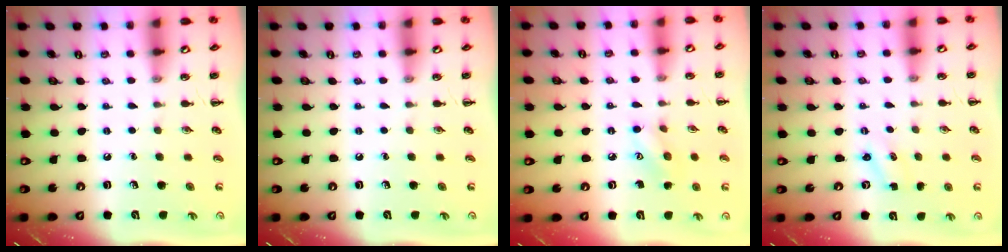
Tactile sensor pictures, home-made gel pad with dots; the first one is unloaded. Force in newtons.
{"total": 0.0}
{"total": 6.5, "press": 6.4, "slide": 1.2}
{"total": 0.9, "press": 0.8, "slide": 0.3}